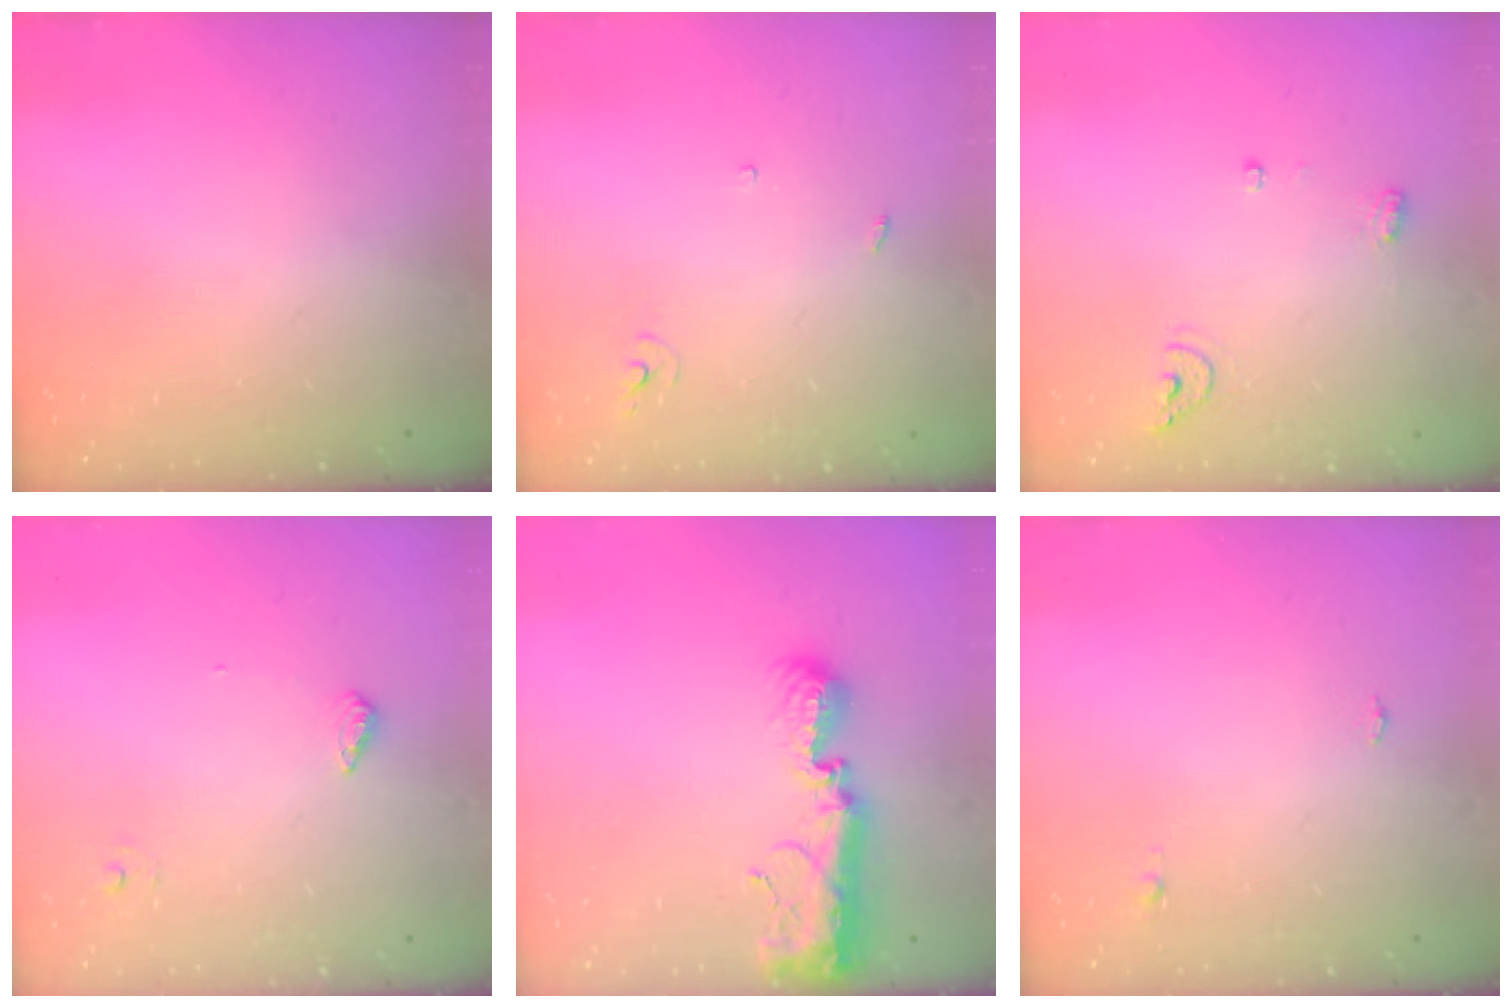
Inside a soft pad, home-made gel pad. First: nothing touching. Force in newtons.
{"total": 2.4, "press": 2.4, "slide": 0.1}
{"total": 6.6, "press": 6.5, "slide": 1.0}
{"total": 5.9, "press": 5.8, "slide": 1.4}
{"total": 11.5, "press": 11.4, "slide": 0.9}
{"total": 7.6, "press": 3.3, "slide": 6.8}